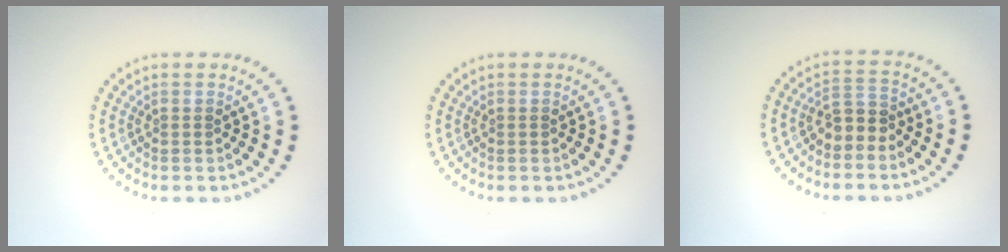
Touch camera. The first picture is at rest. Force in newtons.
{"total": 0.0}
{"total": 2.4, "press": 2.1, "slide": 1.1}